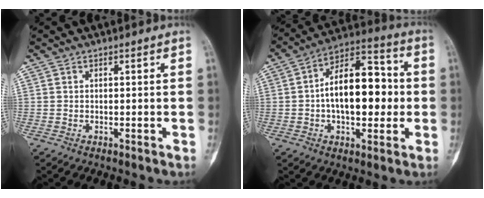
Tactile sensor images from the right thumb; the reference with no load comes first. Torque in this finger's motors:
{"motor_torque": [1.85, 2.01, 0.83, -0.60, 0.10]}